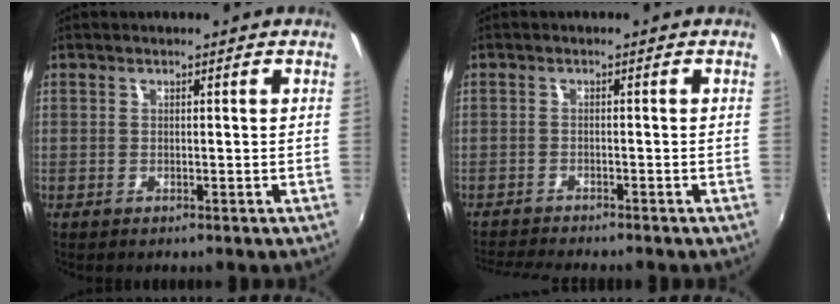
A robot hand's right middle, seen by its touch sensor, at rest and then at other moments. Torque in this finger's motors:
{"motor_torque": [0.37, -0.81, 0.10, 0.02]}